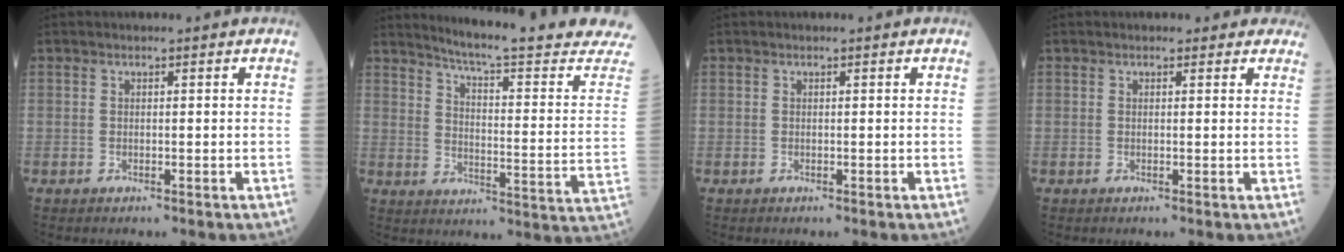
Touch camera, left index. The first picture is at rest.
{"total": 20.4, "force": [18.9, -0.6, 7.7], "torque": [-0.113, -0.100, 0.231]}
{"total": 0.0}
{"total": 3.0, "force": [2.6, 1.4, 0.5], "torque": [0.009, 0.002, 0.014]}